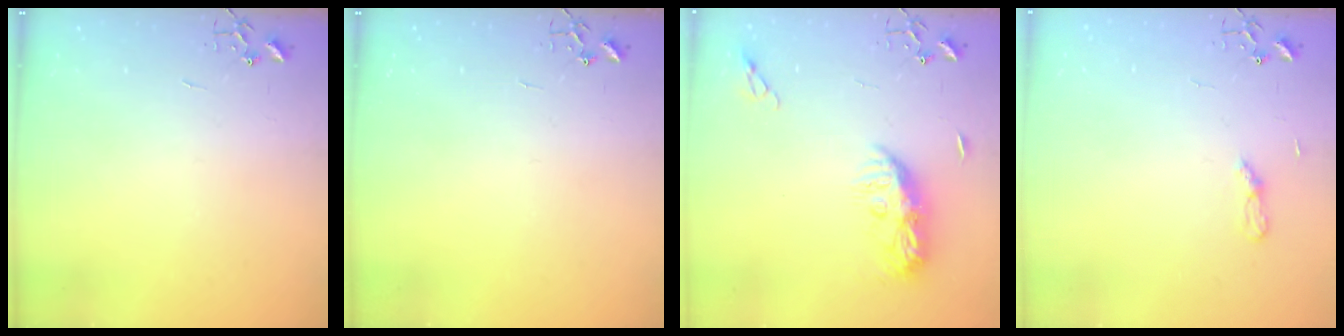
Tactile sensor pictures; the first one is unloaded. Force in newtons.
{"total": 0.0}
{"total": 10.0, "press": 10.0, "slide": 0.6}
{"total": 3.8, "press": 3.8, "slide": 0.4}